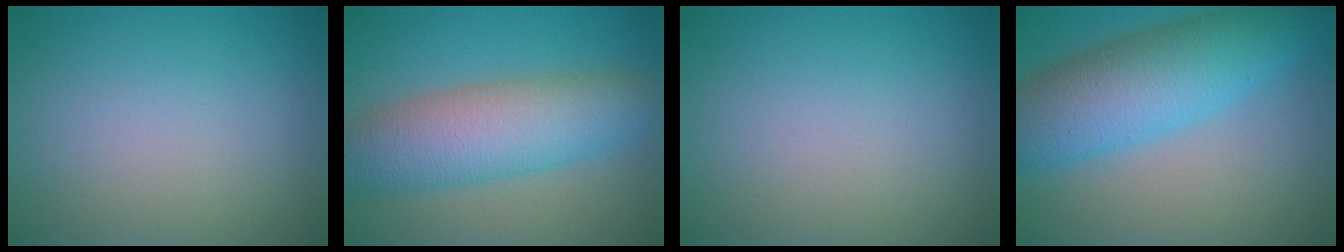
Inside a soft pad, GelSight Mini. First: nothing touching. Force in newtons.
{"total": 7.9, "press": 7.9, "slide": 0.2}
{"total": 0.0}
{"total": 8.6, "press": 8.6, "slide": 0.2}